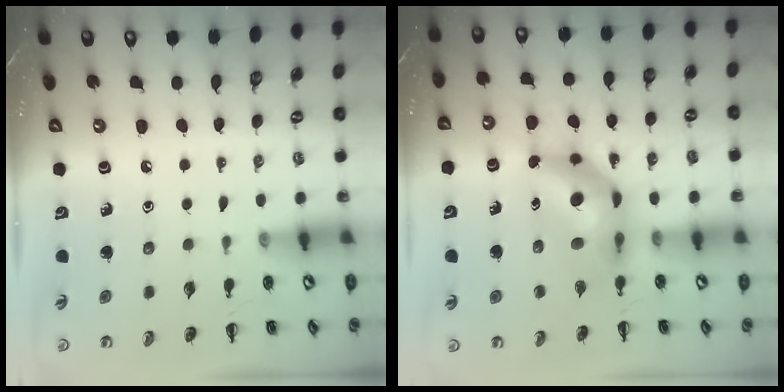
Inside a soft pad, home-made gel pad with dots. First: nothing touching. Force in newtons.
{"total": 8.7, "press": 8.3, "slide": 2.6}